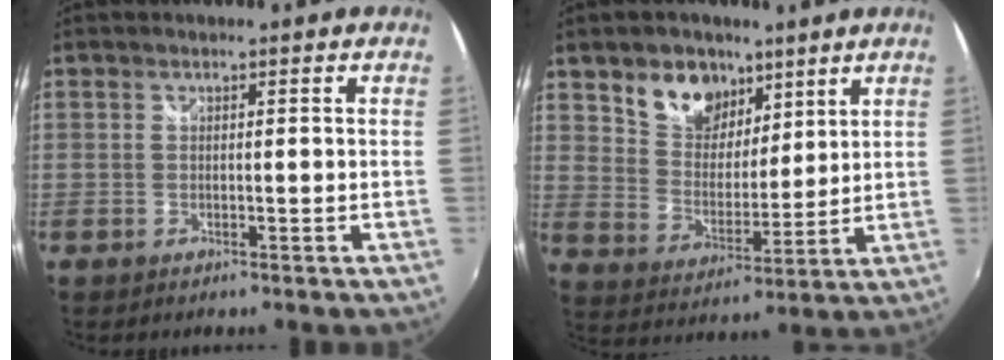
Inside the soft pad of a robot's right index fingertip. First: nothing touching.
{"total": 11.2, "force": [7.0, 7.4, 4.6], "torque": [-0.088, 0.015, 0.133]}